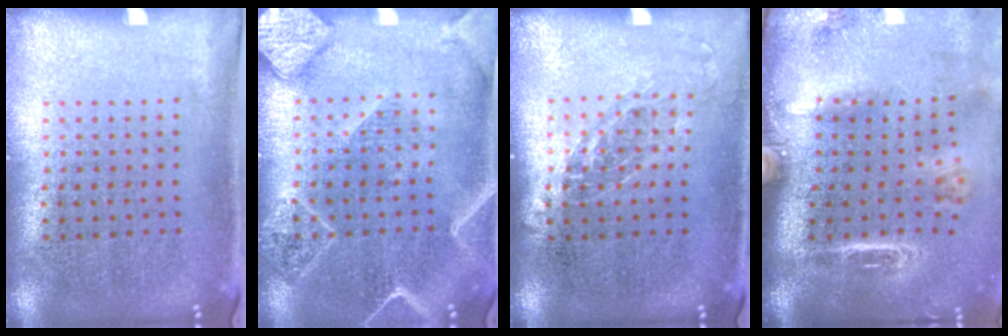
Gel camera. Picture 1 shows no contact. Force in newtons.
{"total": 2.1, "press": 2.1, "slide": 0.2}
{"total": 1.1, "press": 1.0, "slide": 0.5}
{"total": 2.8, "press": 2.0, "slide": 2.0}